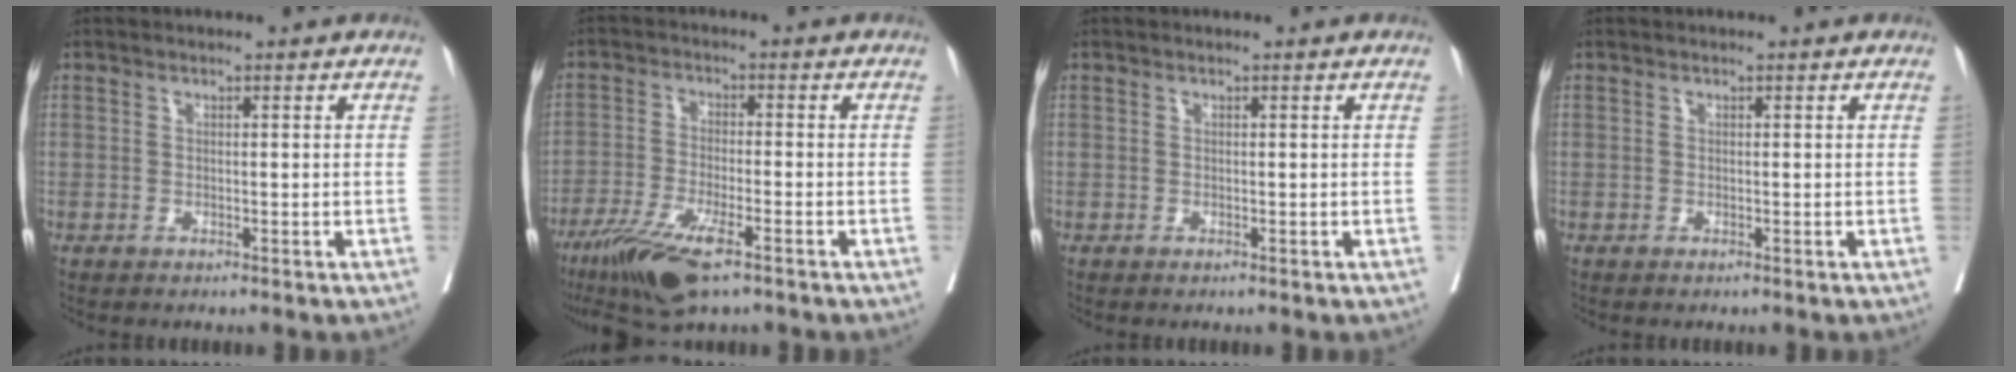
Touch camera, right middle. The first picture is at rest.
{"total": 10.0, "force": [-6.2, 2.0, 7.6], "torque": [-0.141, -0.022, -0.107]}
{"total": 0.0}
{"total": 0.0}